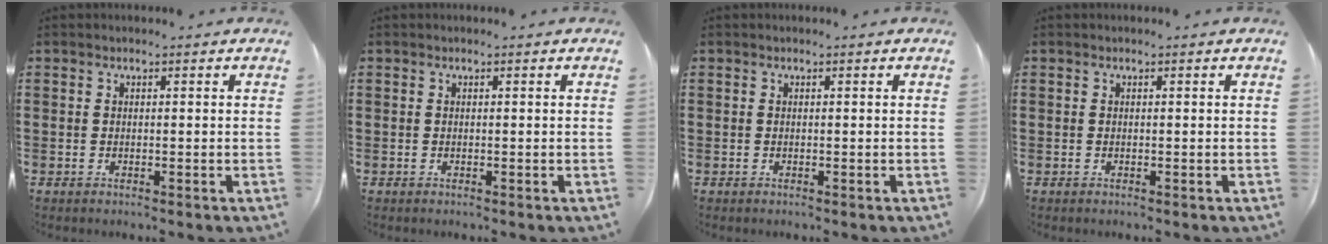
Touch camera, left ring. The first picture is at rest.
{"total": 0.0}
{"total": 0.0}
{"total": 0.0}